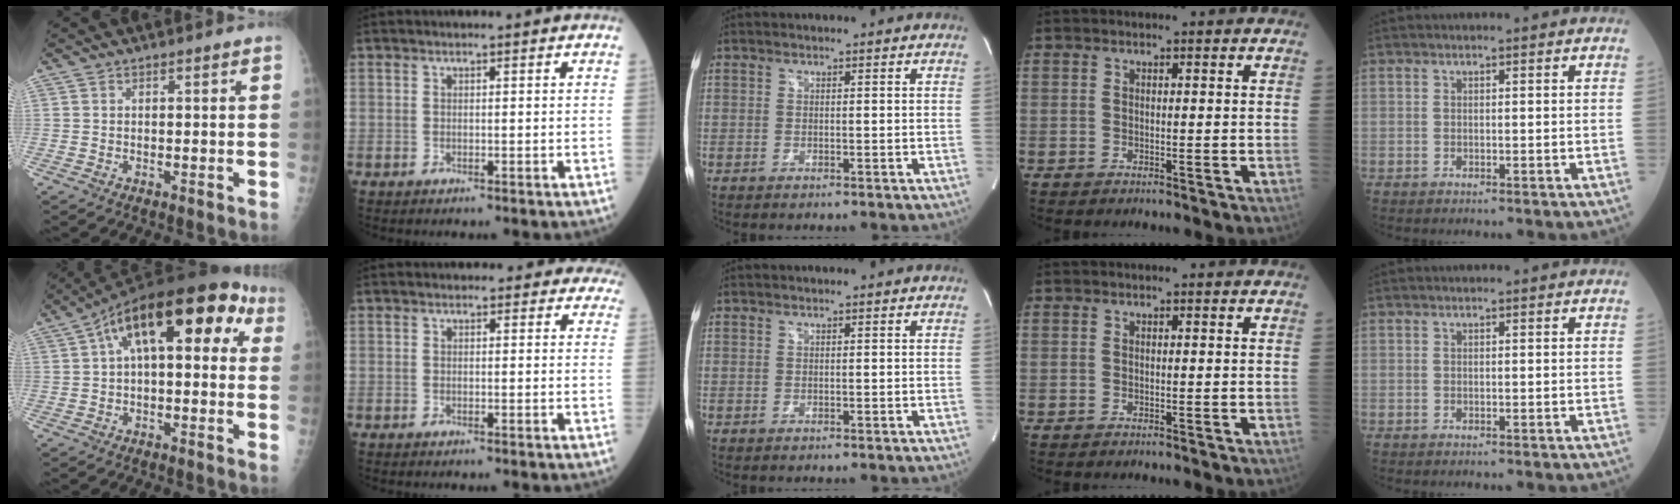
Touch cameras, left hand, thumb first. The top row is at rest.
{"thumb": {"total": 18.0, "force": [5.3, 8.5, 14.9], "torque": [-0.198, 0.050, 0.069]}, "index": {"total": 6.3, "force": [5.6, 2.7, 0.2], "torque": [0.036, 0.002, 0.036]}}